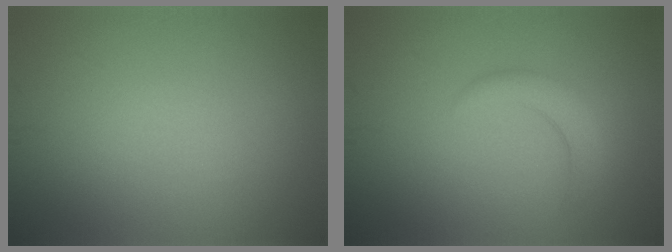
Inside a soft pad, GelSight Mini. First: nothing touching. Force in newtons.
{"total": 2.3, "press": 2.3, "slide": 0.4}